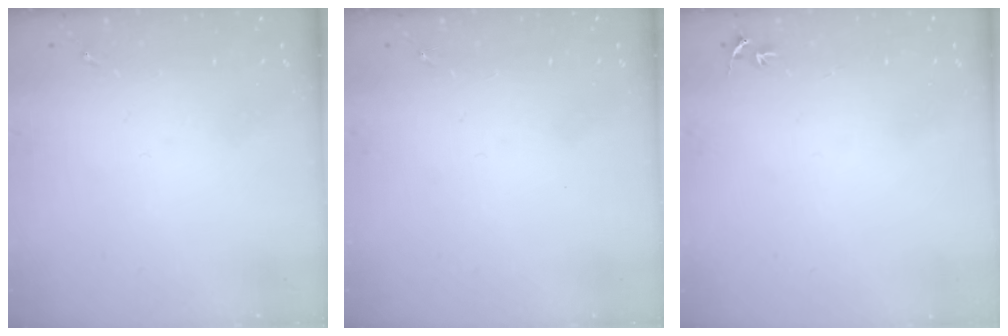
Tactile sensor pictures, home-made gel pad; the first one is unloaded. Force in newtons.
{"total": 0.0}
{"total": 3.0, "press": 3.0, "slide": 0.3}